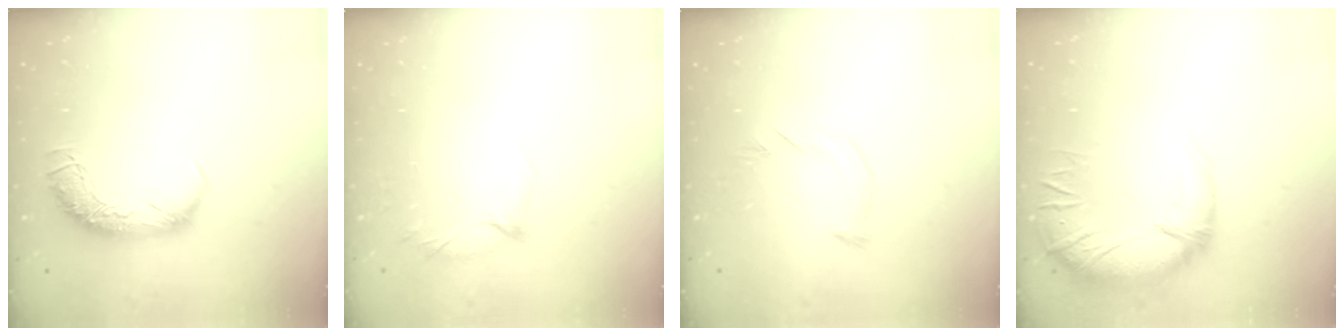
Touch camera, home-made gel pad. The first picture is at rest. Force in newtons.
{"total": 6.4, "press": 6.3, "slide": 1.0}
{"total": 5.5, "press": 5.4, "slide": 1.4}
{"total": 5.3, "press": 3.6, "slide": 3.9}